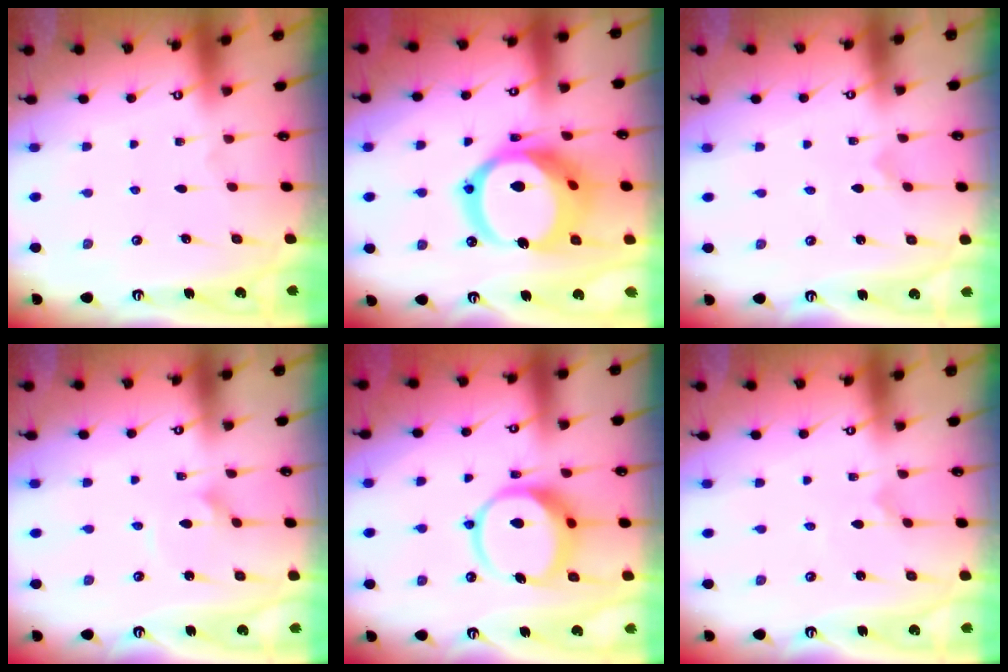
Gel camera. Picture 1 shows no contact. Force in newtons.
{"total": 20.5, "press": 20.4, "slide": 2.4}
{"total": 0.0}
{"total": 1.6, "press": 1.6, "slide": 0.0}
{"total": 11.8, "press": 11.7, "slide": 1.6}
{"total": 0.0}